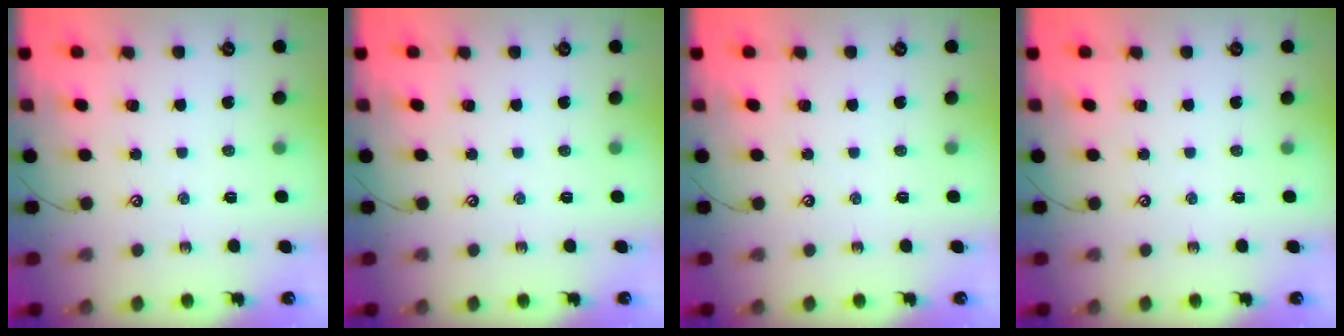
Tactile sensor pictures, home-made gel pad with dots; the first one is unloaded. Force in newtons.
{"total": 0.0}
{"total": 0.0}
{"total": 0.0}